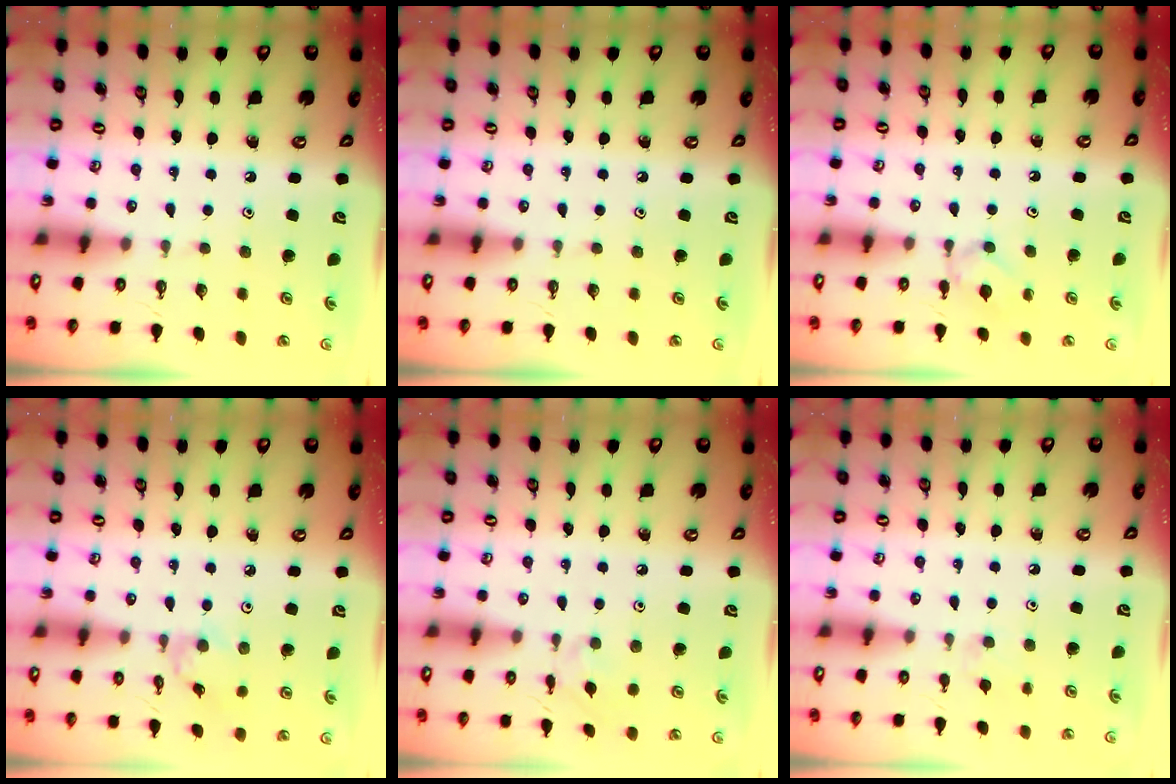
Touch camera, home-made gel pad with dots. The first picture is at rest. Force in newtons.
{"total": 0.0}
{"total": 5.7, "press": 5.6, "slide": 1.1}
{"total": 2.2, "press": 2.2, "slide": 0.4}
{"total": 2.1, "press": 2.1, "slide": 0.4}
{"total": 4.1, "press": 4.0, "slide": 0.7}